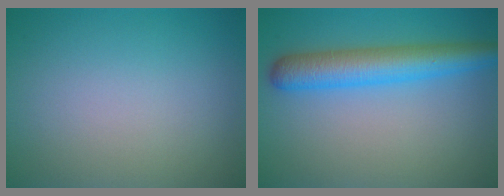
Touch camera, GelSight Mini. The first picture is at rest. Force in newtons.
{"total": 5.6, "press": 5.6, "slide": 0.1}